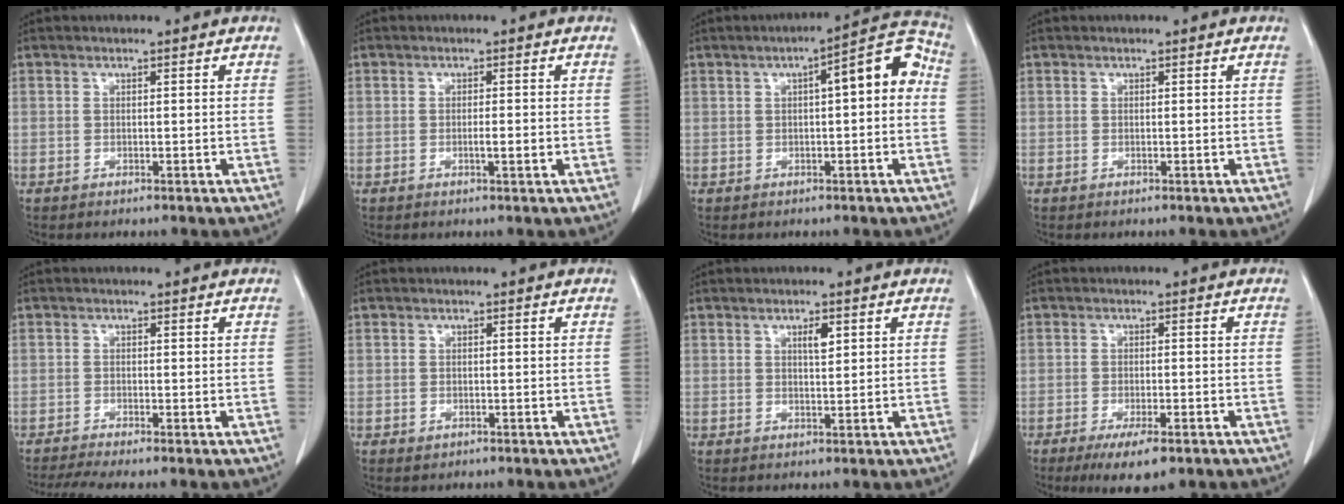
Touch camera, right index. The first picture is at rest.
{"total": 1.6, "force": [-0.3, 0.1, 1.5], "torque": [-0.026, 0.001, -0.003]}
{"total": 8.4, "force": [1.1, 1.9, 8.2], "torque": [-0.106, 0.034, 0.008]}
{"total": 0.0}
{"total": 3.2, "force": [-2.6, -0.5, 1.7], "torque": [-0.035, -0.011, -0.050]}
{"total": 0.7, "force": [-0.4, 0.5, 0.3], "torque": [-0.009, -0.002, -0.001]}
{"total": 2.2, "force": [1.0, 0.6, 1.8], "torque": [-0.032, -0.002, 0.016]}
{"total": 6.1, "force": [-3.8, 1.3, 4.6], "torque": [-0.073, -0.013, -0.056]}